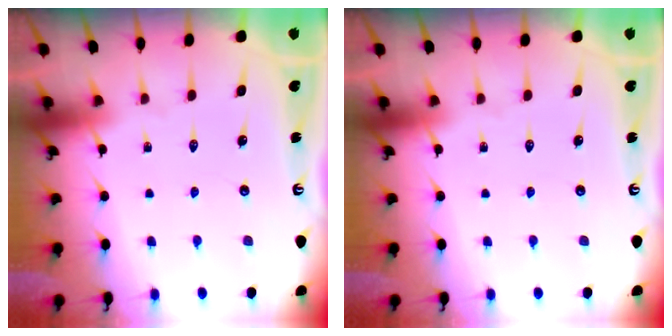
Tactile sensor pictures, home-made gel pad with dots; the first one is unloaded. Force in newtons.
{"total": 0.0}